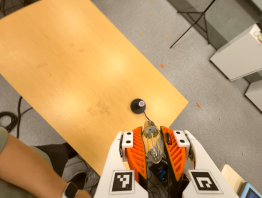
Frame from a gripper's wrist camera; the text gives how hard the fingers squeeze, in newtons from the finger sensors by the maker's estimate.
{"total": 20.1, "left": 21.7, "right": 18.4}